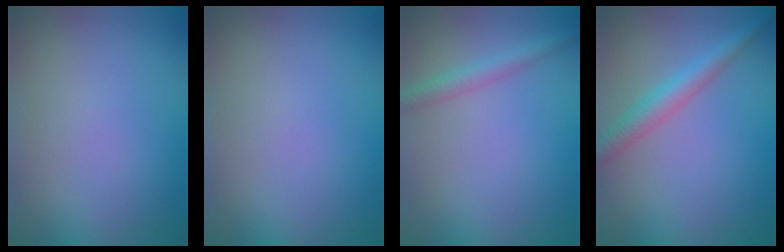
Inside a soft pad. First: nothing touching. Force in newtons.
{"total": 0.0}
{"total": 2.2, "press": 2.2, "slide": 0.1}
{"total": 3.3, "press": 3.3, "slide": 0.1}